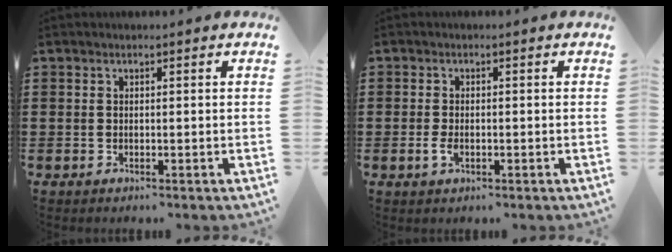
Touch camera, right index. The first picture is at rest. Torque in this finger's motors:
{"motor_torque": [1.54, 0.59, 0.35, 0.09]}